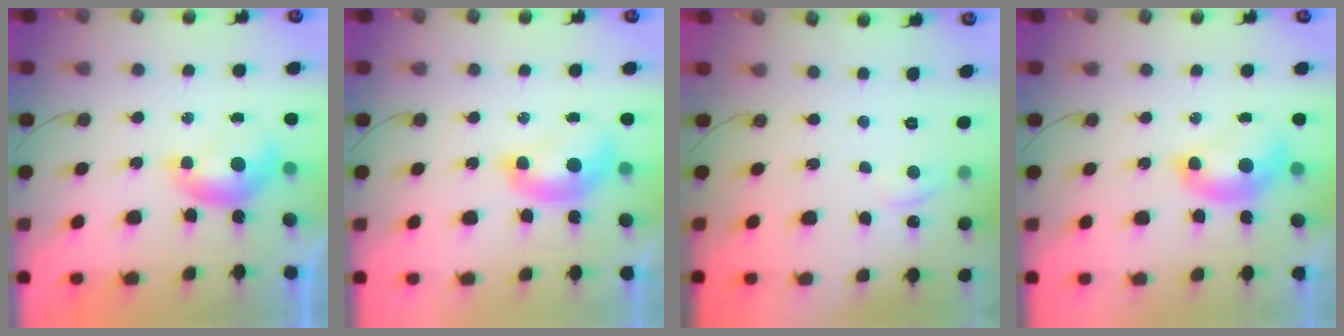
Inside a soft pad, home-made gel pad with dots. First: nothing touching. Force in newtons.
{"total": 2.2, "press": 2.2, "slide": 0.2}
{"total": 1.6, "press": 1.5, "slide": 0.5}
{"total": 2.8, "press": 2.8, "slide": 0.1}